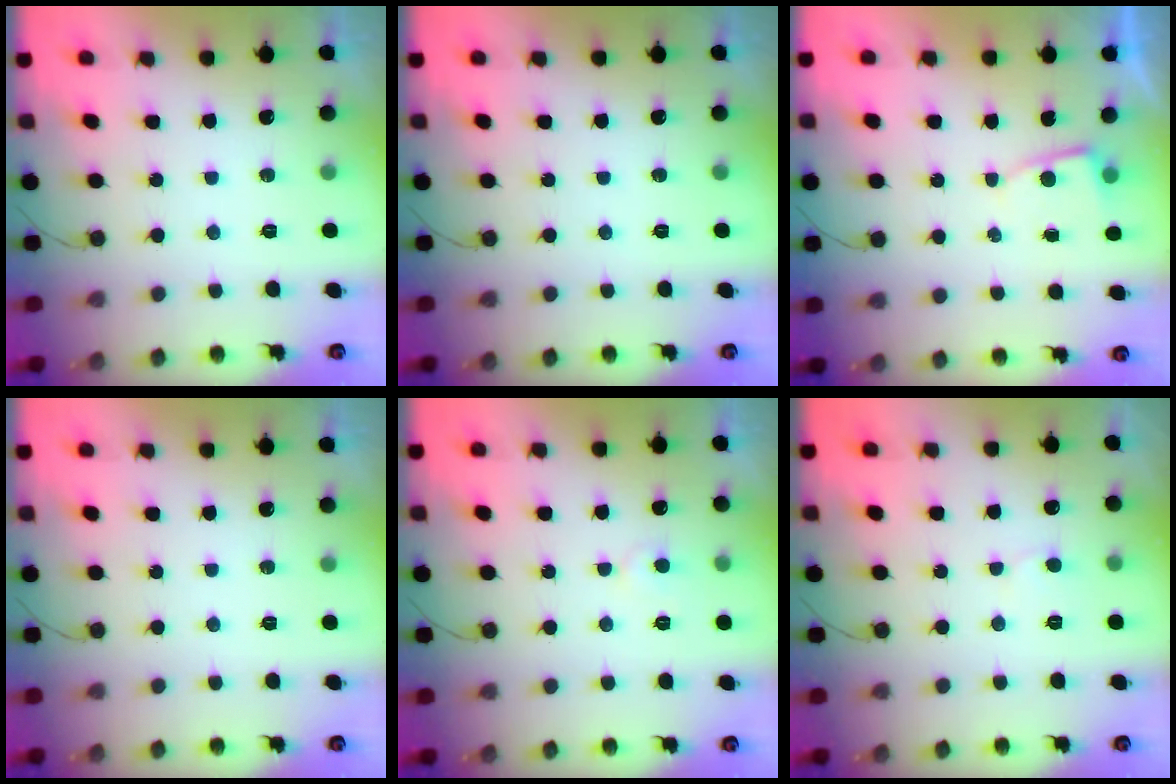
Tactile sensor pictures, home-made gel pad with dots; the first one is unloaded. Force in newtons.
{"total": 0.0}
{"total": 2.8, "press": 2.8, "slide": 0.2}
{"total": 0.0}
{"total": 3.4, "press": 3.4, "slide": 0.3}
{"total": 4.6, "press": 4.6, "slide": 0.6}